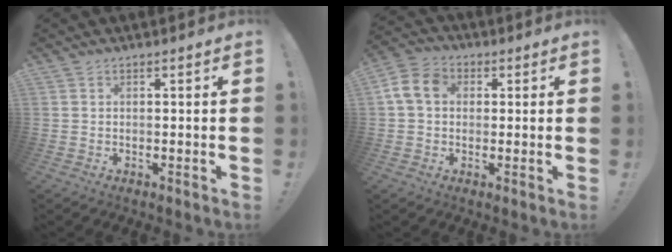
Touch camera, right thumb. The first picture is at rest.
{"total": 9.5, "force": [1.7, 7.2, 5.8], "torque": [-0.111, 0.013, 0.037]}